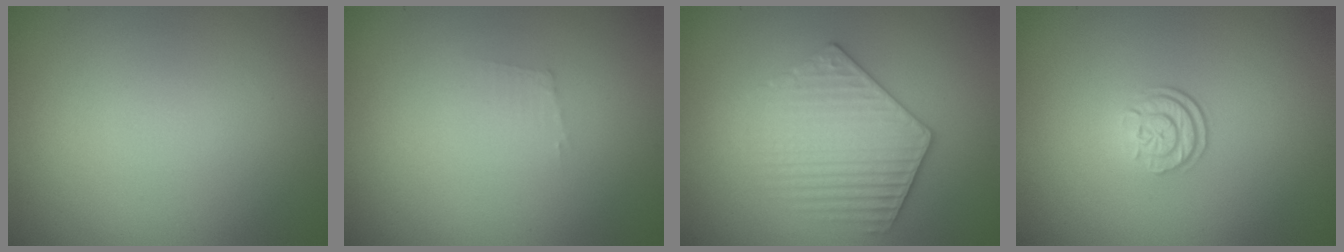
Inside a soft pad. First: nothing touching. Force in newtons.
{"total": 0.7, "press": 0.7, "slide": 0.1}
{"total": 3.6, "press": 3.6, "slide": 0.7}
{"total": 2.4, "press": 1.7, "slide": 1.7}